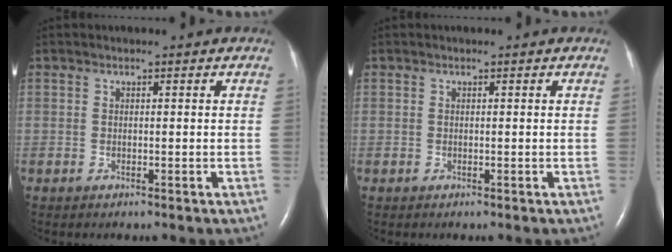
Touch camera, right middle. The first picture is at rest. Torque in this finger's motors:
{"motor_torque": [0.00, 0.00, 0.00, 0.00]}